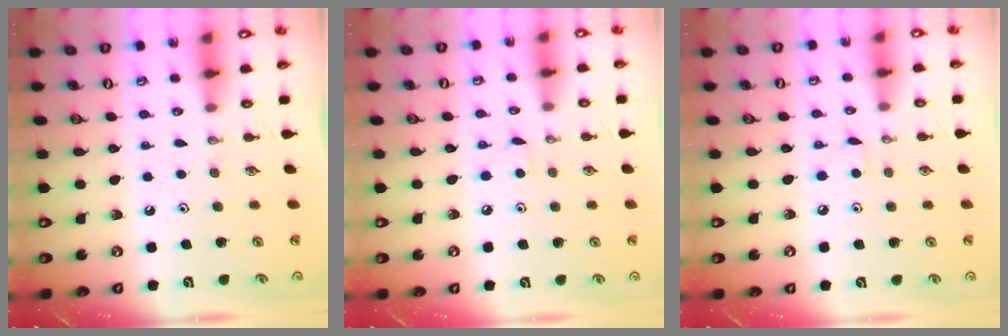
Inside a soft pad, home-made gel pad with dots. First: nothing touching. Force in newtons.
{"total": 2.9, "press": 2.9, "slide": 0.4}
{"total": 2.9, "press": 2.9, "slide": 0.4}